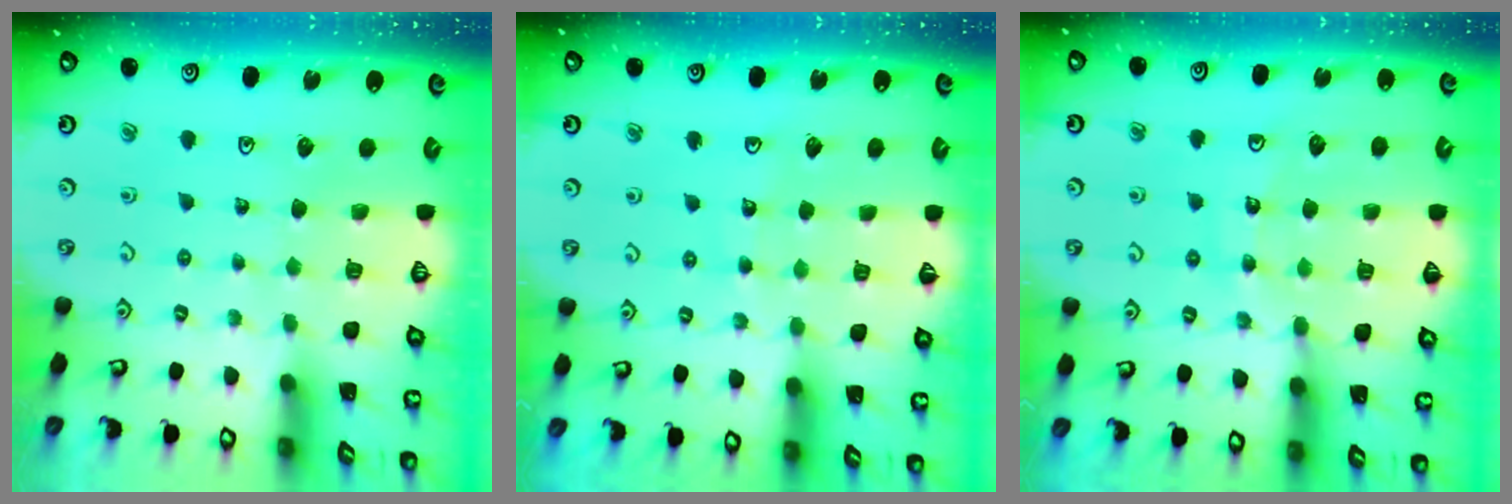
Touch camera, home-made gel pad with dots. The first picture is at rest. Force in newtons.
{"total": 6.2, "press": 6.2, "slide": 0.8}
{"total": 12.2, "press": 11.7, "slide": 3.6}